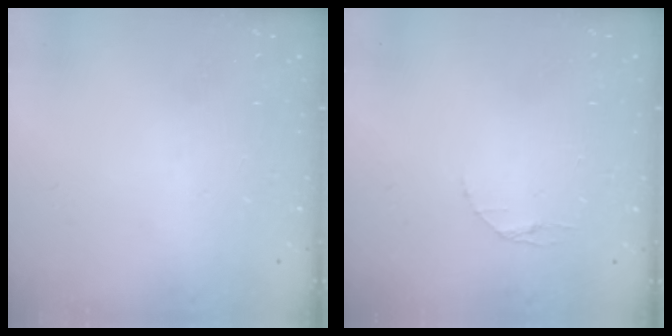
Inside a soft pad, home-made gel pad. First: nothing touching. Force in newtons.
{"total": 3.5, "press": 3.4, "slide": 0.4}